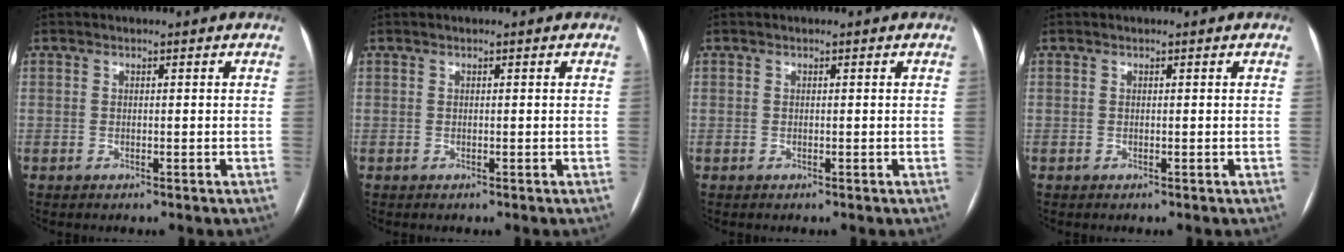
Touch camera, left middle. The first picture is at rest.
{"total": 0.0}
{"total": 0.0}
{"total": 0.0}